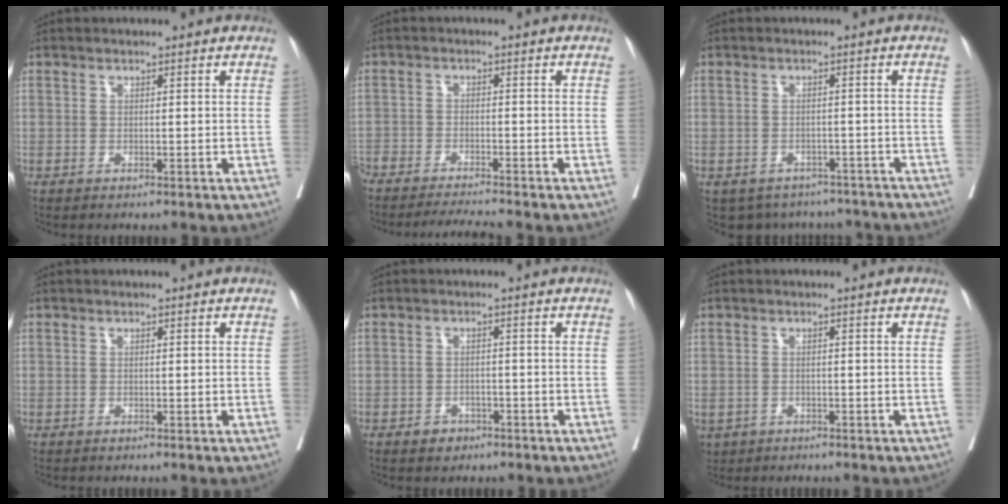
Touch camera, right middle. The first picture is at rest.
{"total": 6.3, "force": [-6.0, -0.5, 1.8], "torque": [-0.024, -0.010, -0.103]}
{"total": 9.3, "force": [-7.8, 4.9, 1.3], "torque": [-0.008, 0.013, -0.084]}
{"total": 0.0}
{"total": 2.3, "force": [-1.4, 1.7, 0.6], "torque": [-0.007, 0.006, -0.016]}
{"total": 4.3, "force": [-2.2, 3.4, 1.3], "torque": [-0.034, -0.003, -0.031]}